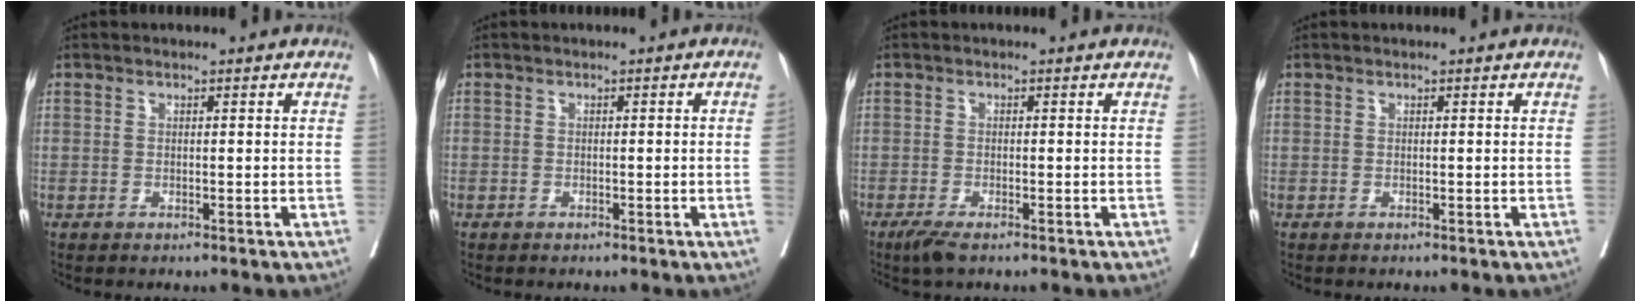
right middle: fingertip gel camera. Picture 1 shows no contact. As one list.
[{"total": 1.0, "force": [-0.2, 0.0, 1.0], "torque": [-0.015, 0.005, -0.001]}, {"total": 2.7, "force": [-1.9, 0.5, 1.8], "torque": [-0.035, -0.007, -0.035]}, {"total": 0.0}]